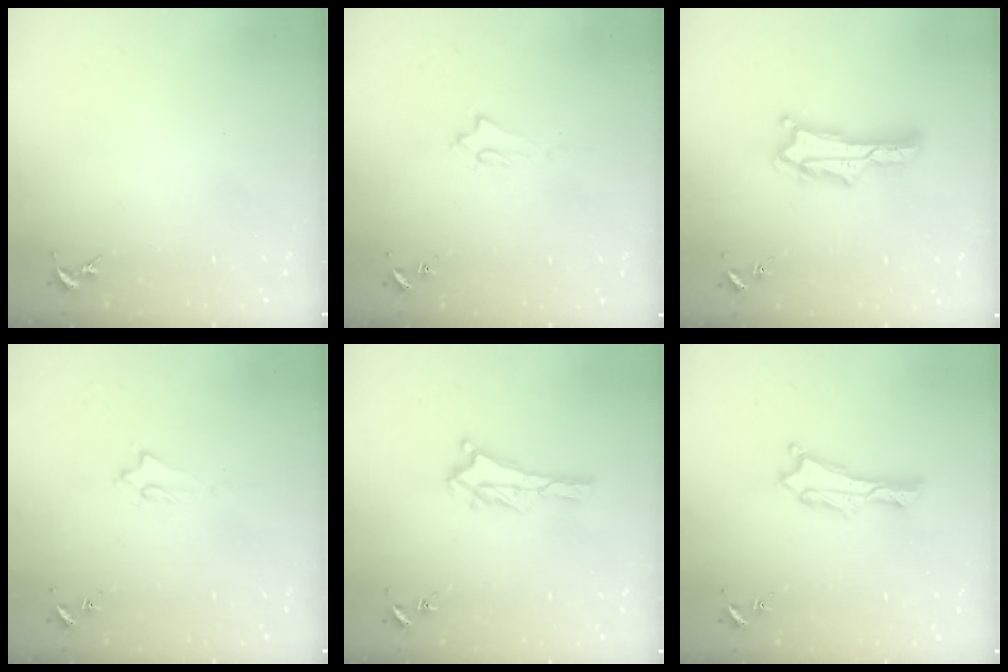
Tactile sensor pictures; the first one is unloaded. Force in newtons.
{"total": 1.7, "press": 1.6, "slide": 0.2}
{"total": 5.0, "press": 5.0, "slide": 0.6}
{"total": 1.7, "press": 1.6, "slide": 0.2}
{"total": 3.2, "press": 3.1, "slide": 0.3}
{"total": 0.8, "press": 0.7, "slide": 0.2}